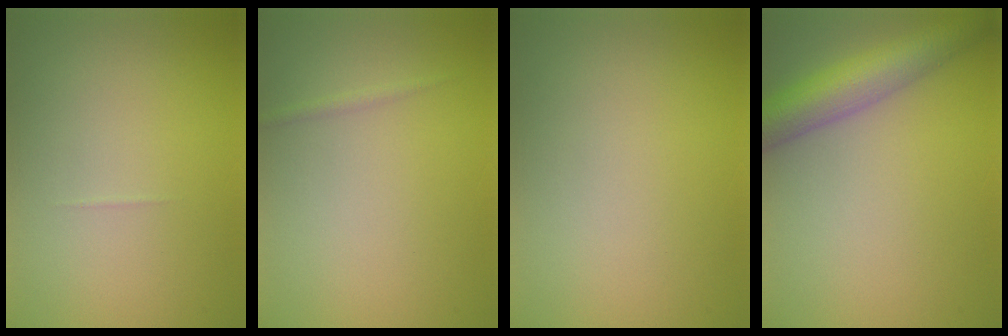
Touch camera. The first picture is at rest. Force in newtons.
{"total": 0.6, "press": 0.6, "slide": 0.0}
{"total": 0.0}
{"total": 5.8, "press": 5.8, "slide": 0.2}